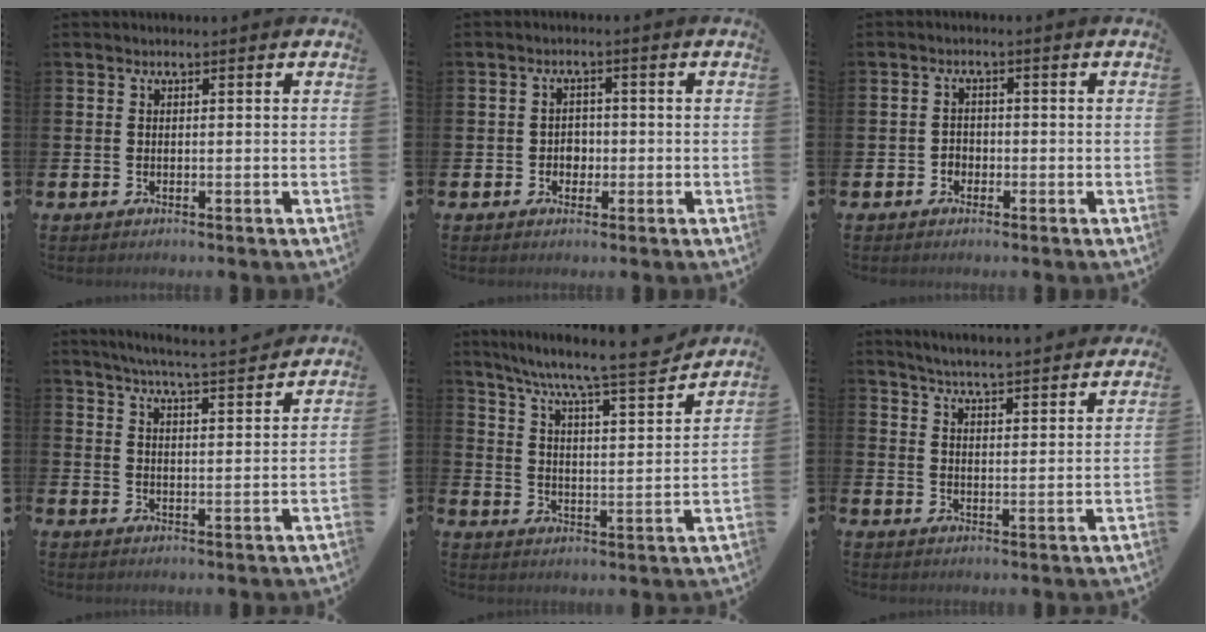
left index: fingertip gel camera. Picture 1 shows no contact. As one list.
[{"total": 2.2, "force": [-0.5, 2.0, 0.8], "torque": [-0.006, 0.002, -0.017]}, {"total": 1.7, "force": [-0.9, 1.4, 0.3], "torque": [-0.003, 0.002, -0.021]}, {"total": 5.7, "force": [5.5, -0.6, 1.5], "torque": [-0.036, -0.039, 0.094]}, {"total": 8.9, "force": [8.2, 0.3, 3.4], "torque": [-0.090, -0.062, 0.135]}, {"total": 5.4, "force": [5.4, -0.2, 0.7], "torque": [-0.028, -0.044, 0.093]}]